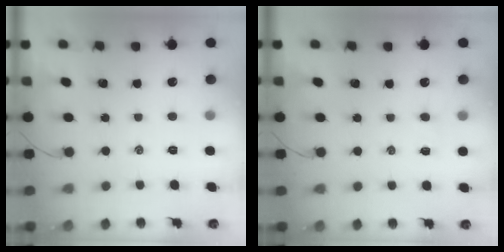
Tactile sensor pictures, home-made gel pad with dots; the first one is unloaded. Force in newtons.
{"total": 2.5, "press": 2.4, "slide": 0.8}